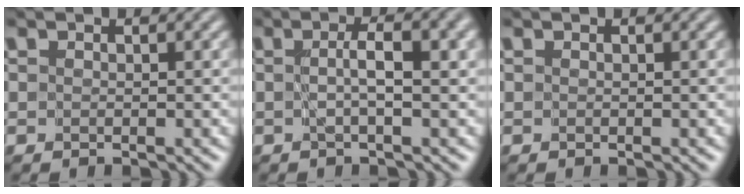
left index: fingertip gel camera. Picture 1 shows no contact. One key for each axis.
{"total": 3.6, "fx": 0.2, "fy": 0.4, "fz": 3.6, "tx": -0.058, "ty": 0.006, "tz": 0.004}
{"total": 0.0}